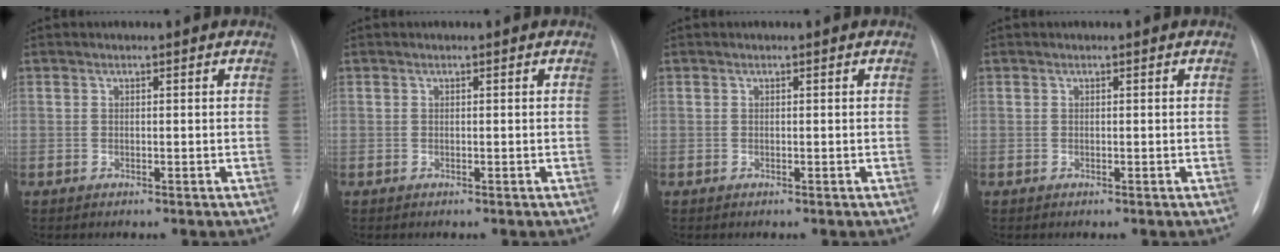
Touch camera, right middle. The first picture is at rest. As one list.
[{"total": 0.0}, {"total": 0.0}, {"total": 0.0}]